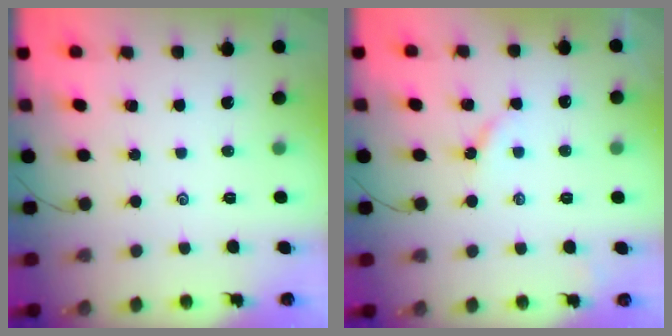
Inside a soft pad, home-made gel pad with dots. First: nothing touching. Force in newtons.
{"total": 3.4, "press": 3.3, "slide": 0.5}